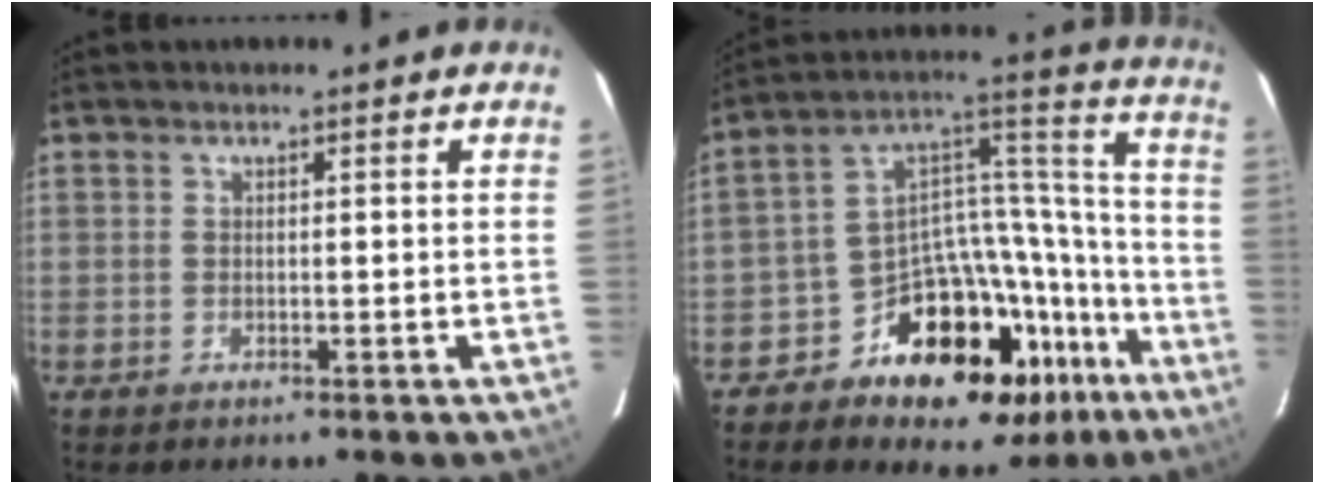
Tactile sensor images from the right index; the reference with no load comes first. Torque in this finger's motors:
{"motor_torque": [1.07, -1.07, 0.48, 0.07]}